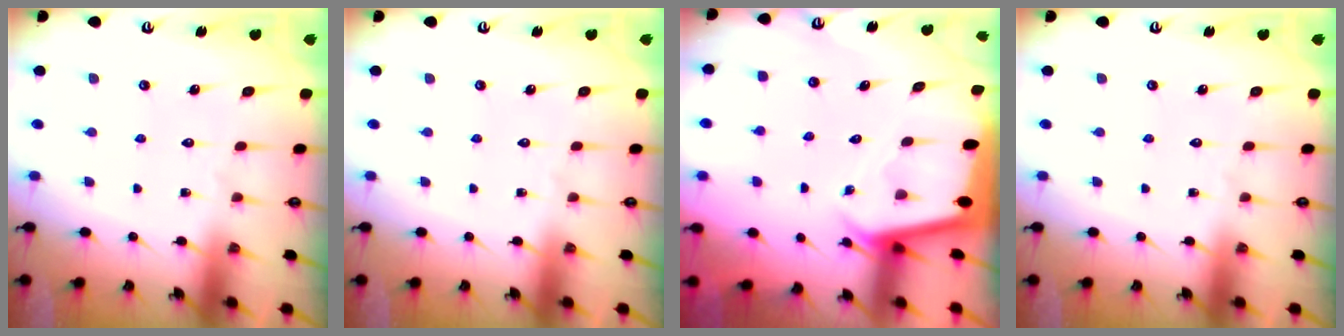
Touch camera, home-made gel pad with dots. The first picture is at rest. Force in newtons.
{"total": 0.0}
{"total": 2.0, "press": 2.0, "slide": 0.1}
{"total": 0.0}